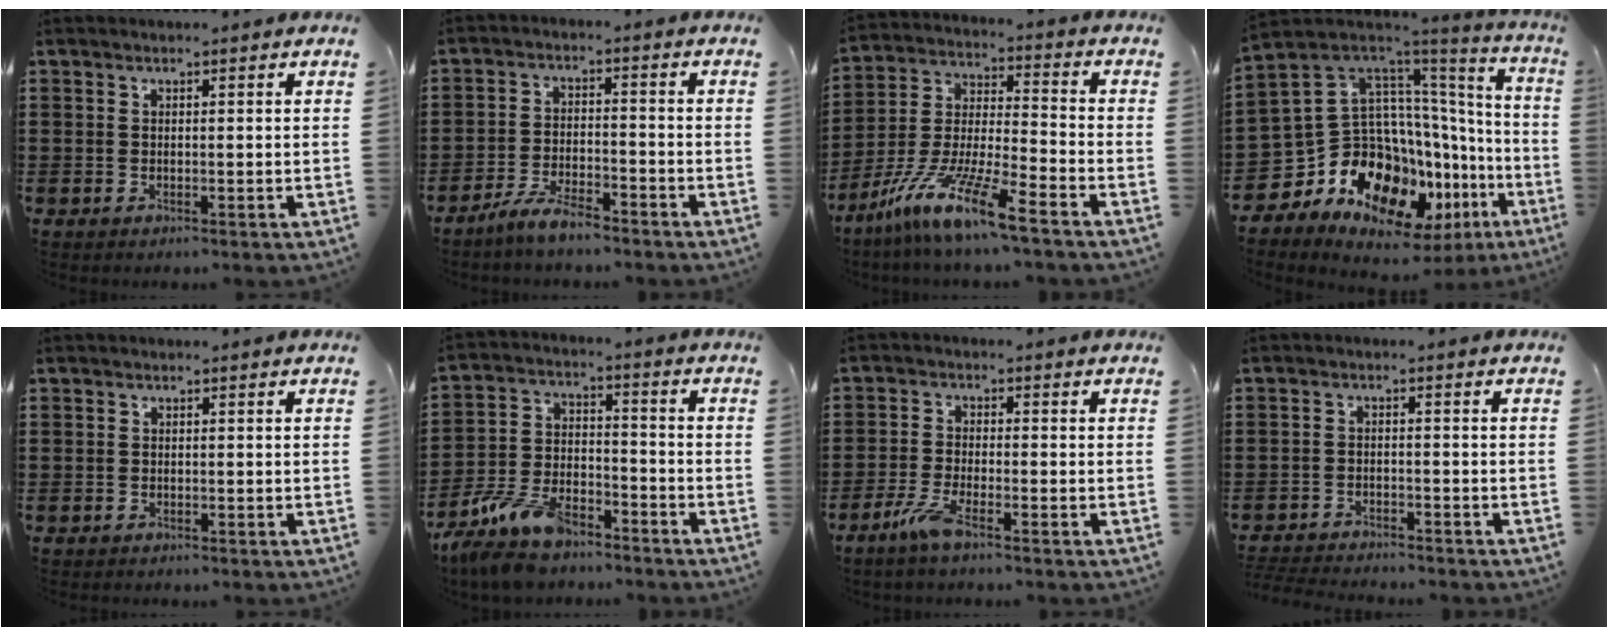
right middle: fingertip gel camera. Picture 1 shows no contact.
{"total": 5.0, "force": [-4.4, 0.6, 2.2], "torque": [-0.050, 0.000, -0.087]}
{"total": 12.1, "force": [-9.2, 0.2, 8.0], "torque": [-0.173, -0.002, -0.185]}
{"total": 15.4, "force": [-7.8, 10.4, 8.2], "torque": [-0.213, -0.020, -0.132]}
{"total": 0.5, "force": [-0.3, 0.4, -0.1], "torque": [0.001, 0.005, -0.009]}
{"total": 10.1, "force": [-8.6, 3.2, 4.2], "torque": [-0.100, 0.015, -0.170]}
{"total": 4.4, "force": [-2.9, 0.8, 3.3], "torque": [-0.080, -0.011, -0.058]}
{"total": 3.1, "force": [-3.1, 0.2, 0.2], "torque": [-0.014, -0.005, -0.068]}